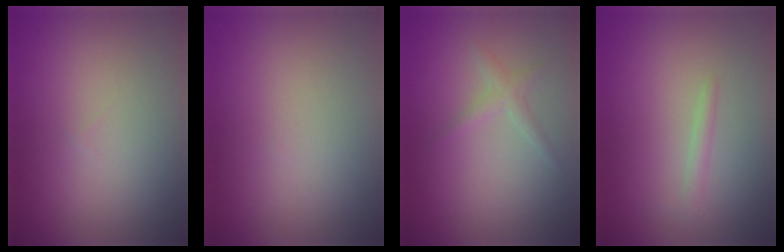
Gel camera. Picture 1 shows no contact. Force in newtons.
{"total": 0.0}
{"total": 1.2, "press": 1.2, "slide": 0.1}
{"total": 1.0, "press": 1.0, "slide": 0.0}